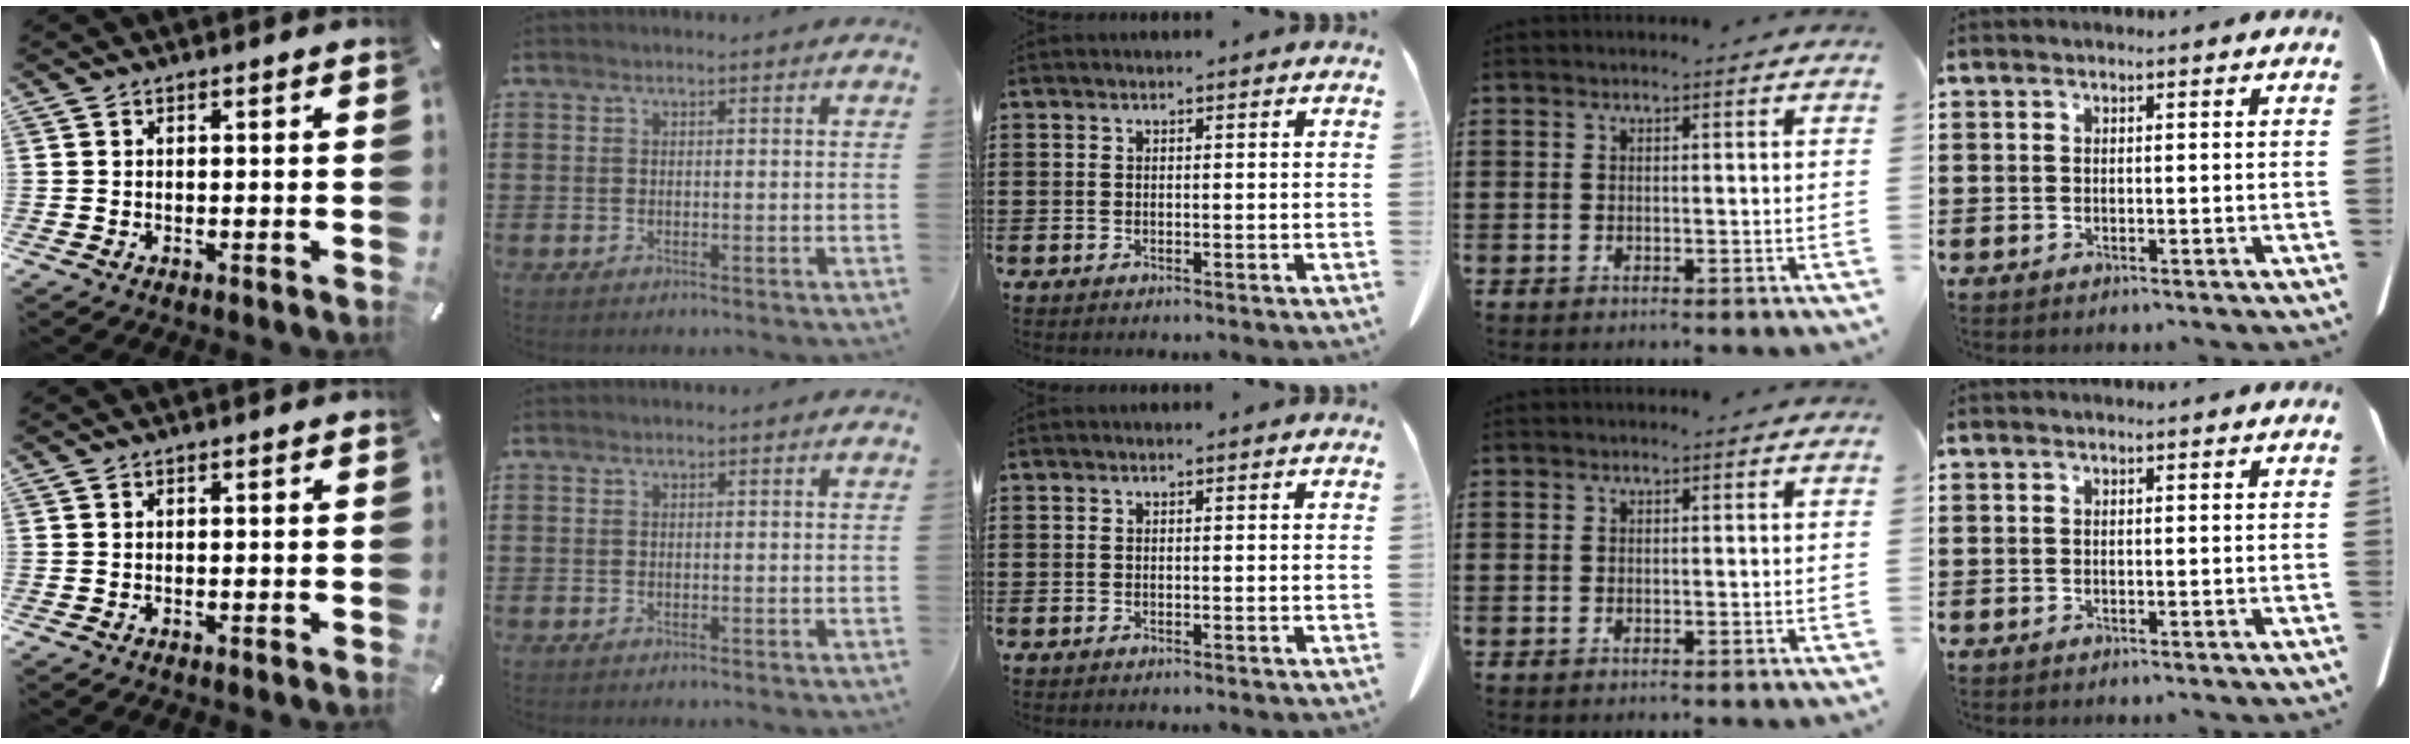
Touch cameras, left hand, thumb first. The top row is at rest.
{}